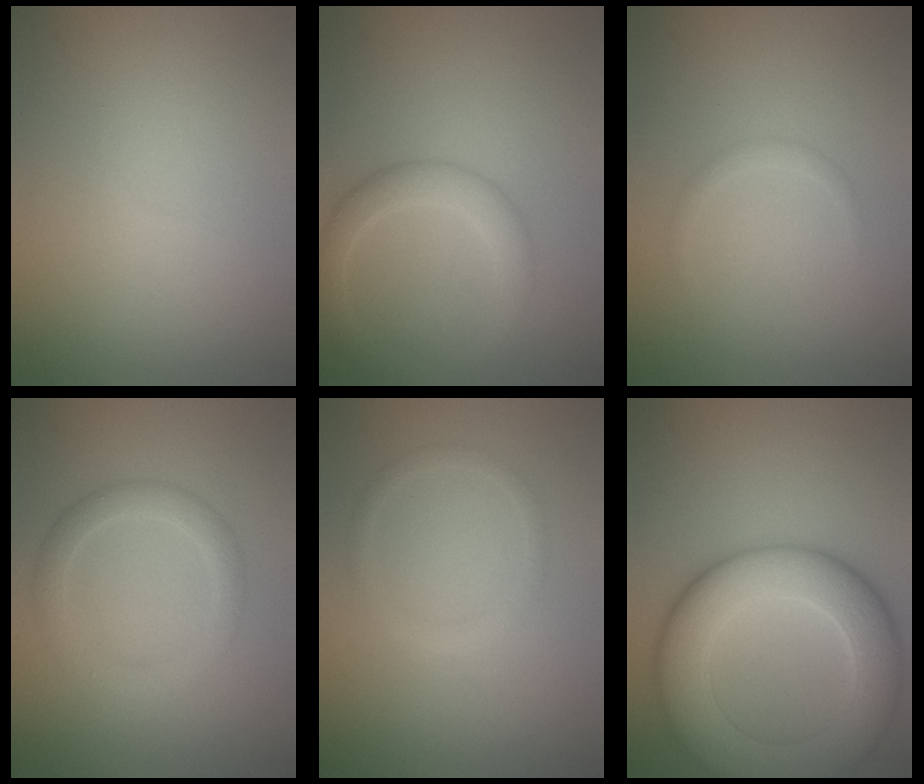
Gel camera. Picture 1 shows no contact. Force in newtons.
{"total": 3.2, "press": 3.2, "slide": 0.2}
{"total": 0.8, "press": 0.8, "slide": 0.1}
{"total": 2.7, "press": 2.6, "slide": 0.1}
{"total": 1.3, "press": 1.3, "slide": 0.1}
{"total": 11.1, "press": 11.1, "slide": 0.4}